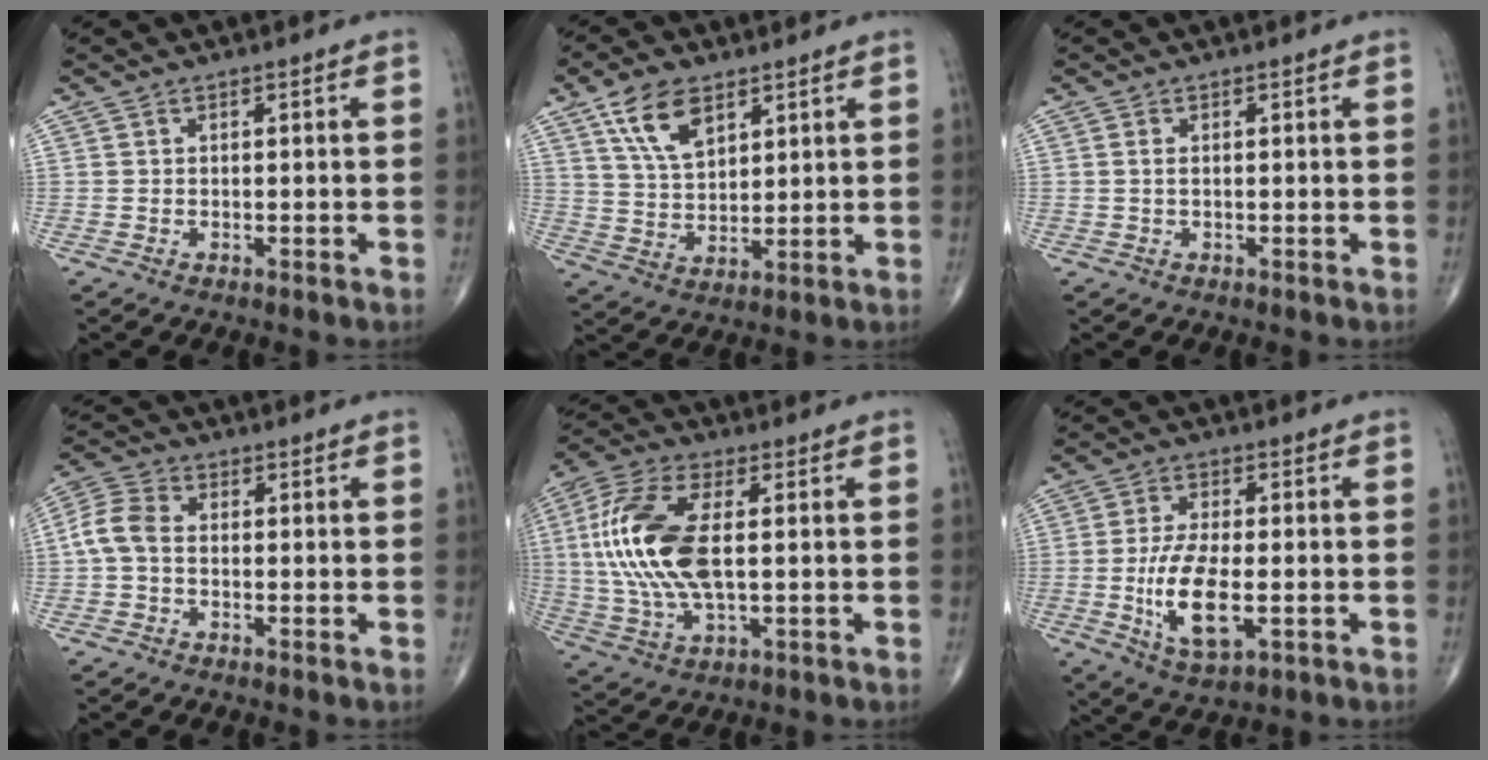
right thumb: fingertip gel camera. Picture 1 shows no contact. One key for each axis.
{"total": 9.7, "fx": 5.3, "fy": 5.2, "fz": 6.3, "tx": -0.100, "ty": -0.021, "tz": 0.106}
{"total": 0.8, "fx": 0.0, "fy": 0.4, "fz": 0.7, "tx": -0.017, "ty": 0.002, "tz": 0.000}
{"total": 6.0, "fx": -0.5, "fy": 4.1, "fz": 4.3, "tx": -0.088, "ty": 0.016, "tz": -0.023}
{"total": 17.4, "fx": 1.5, "fy": 8.0, "fz": 15.4, "tx": -0.341, "ty": 0.006, "tz": 0.026}
{"total": 11.2, "fx": -2.2, "fy": 4.7, "fz": 9.9, "tx": -0.195, "ty": -0.004, "tz": -0.034}